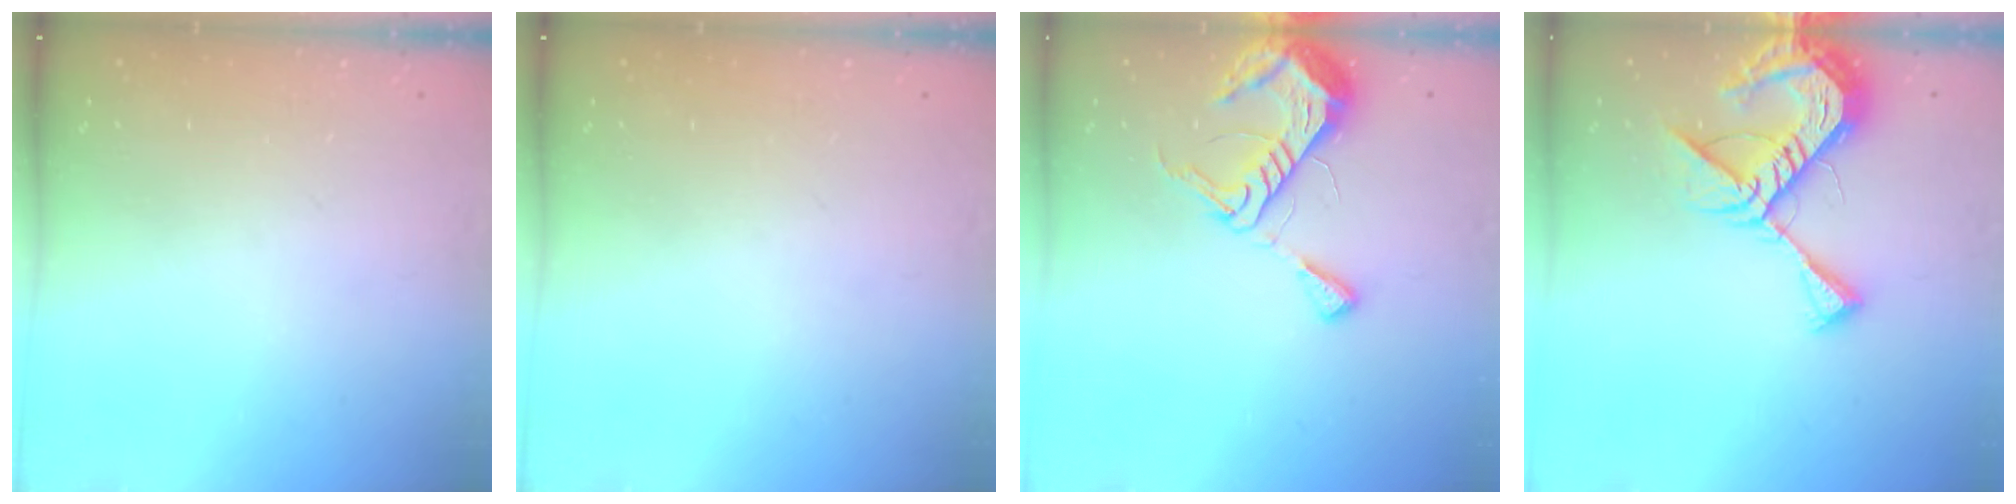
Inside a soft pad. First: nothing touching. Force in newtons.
{"total": 0.0}
{"total": 10.7, "press": 10.6, "slide": 1.3}
{"total": 13.2, "press": 13.2, "slide": 1.3}